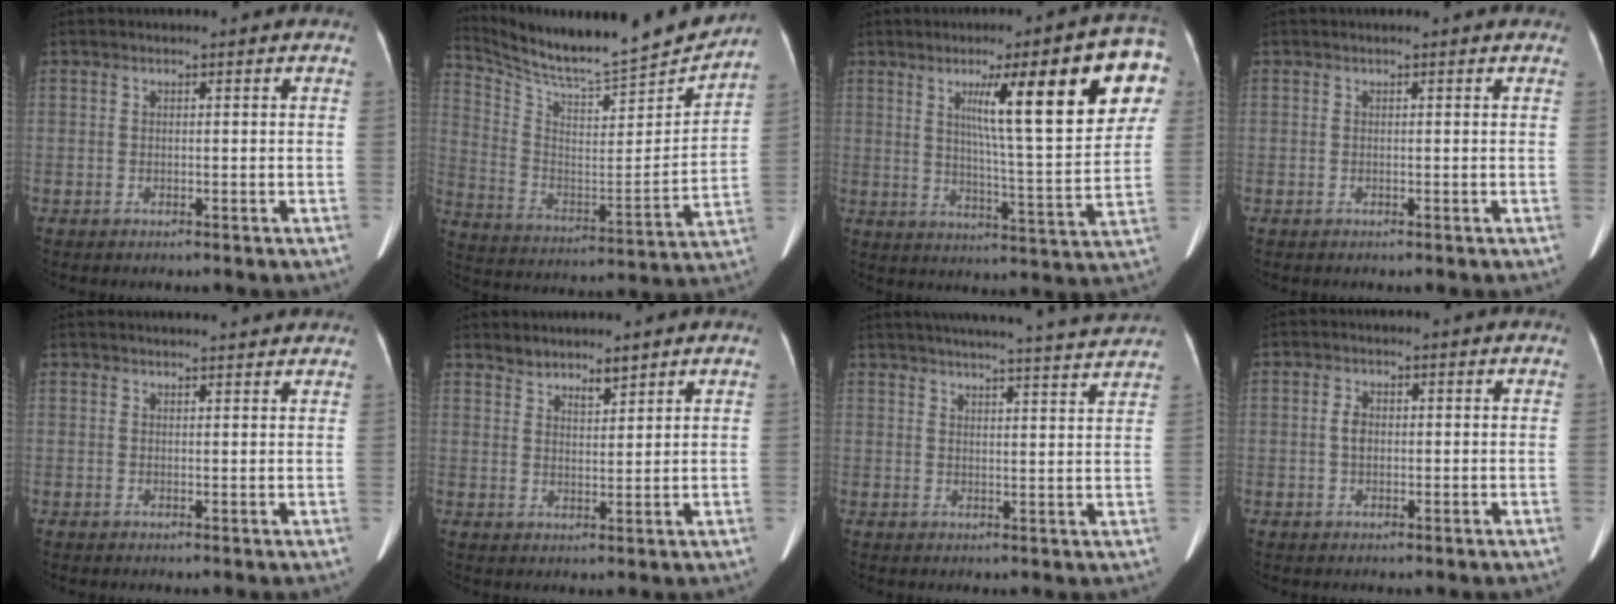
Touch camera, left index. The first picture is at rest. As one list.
[{"total": 21.2, "force": [19.7, 0.7, 7.8], "torque": [-0.149, -0.052, 0.308]}, {"total": 18.7, "force": [7.7, 1.7, 17.0], "torque": [-0.218, 0.005, 0.100]}, {"total": 1.0, "force": [1.0, 0.2, 0.2], "torque": [-0.012, 0.013, 0.007]}, {"total": 6.5, "force": [6.3, 0.8, 1.5], "torque": [-0.015, 0.021, 0.065]}, {"total": 3.8, "force": [3.4, 1.0, 1.3], "torque": [-0.015, 0.008, 0.060]}, {"total": 17.7, "force": [16.6, -0.4, 6.1], "torque": [-0.098, -0.012, 0.212]}, {"total": 2.0, "force": [0.0, 1.5, 1.3], "torque": [-0.030, 0.010, 0.001]}]